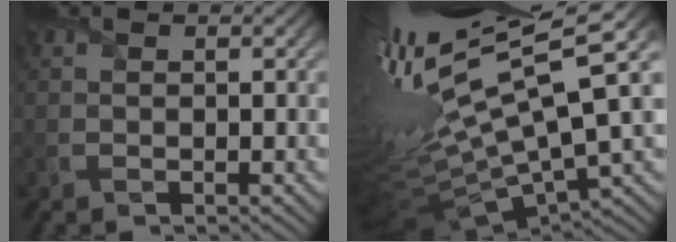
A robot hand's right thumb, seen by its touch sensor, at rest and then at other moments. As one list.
[{"total": 16.1, "force": [3.0, 3.8, 15.3], "torque": [-0.298, 0.011, 0.067]}]